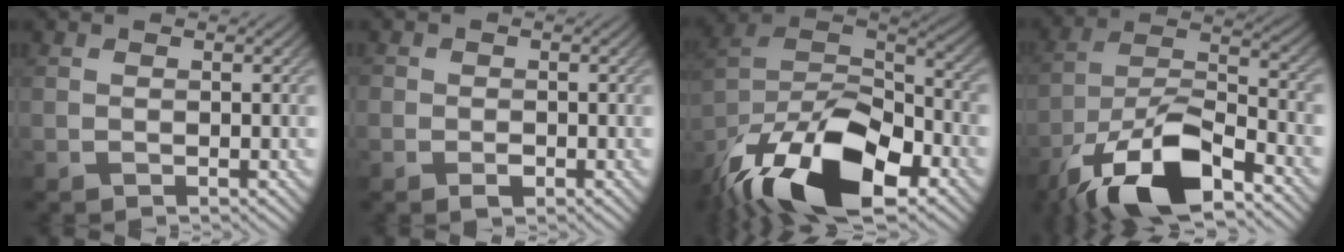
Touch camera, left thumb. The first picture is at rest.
{"total": 1.6, "force": [-0.6, 1.3, 0.8], "torque": [-0.010, -0.005, -0.017]}
{"total": 18.8, "force": [-12.2, 8.0, 11.8], "torque": [-0.262, -0.032, -0.213]}
{"total": 15.2, "force": [-9.7, 5.1, 10.6], "torque": [-0.206, -0.007, -0.195]}